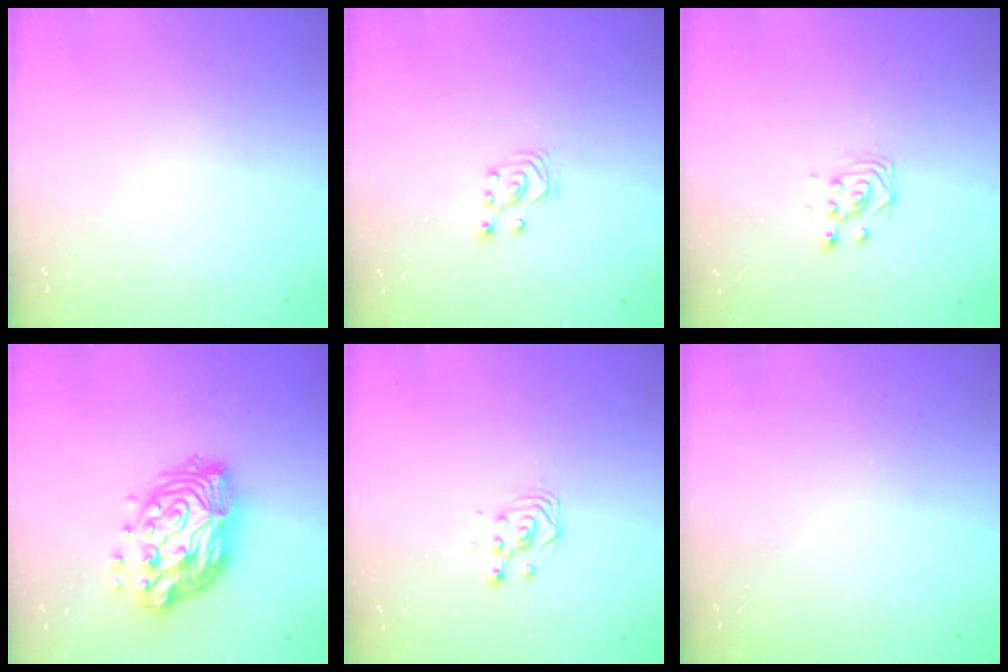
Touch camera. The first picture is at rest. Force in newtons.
{"total": 2.8, "press": 2.7, "slide": 0.7}
{"total": 2.9, "press": 2.9, "slide": 0.1}
{"total": 16.0, "press": 16.0, "slide": 1.1}
{"total": 3.4, "press": 3.4, "slide": 0.2}
{"total": 0.0}